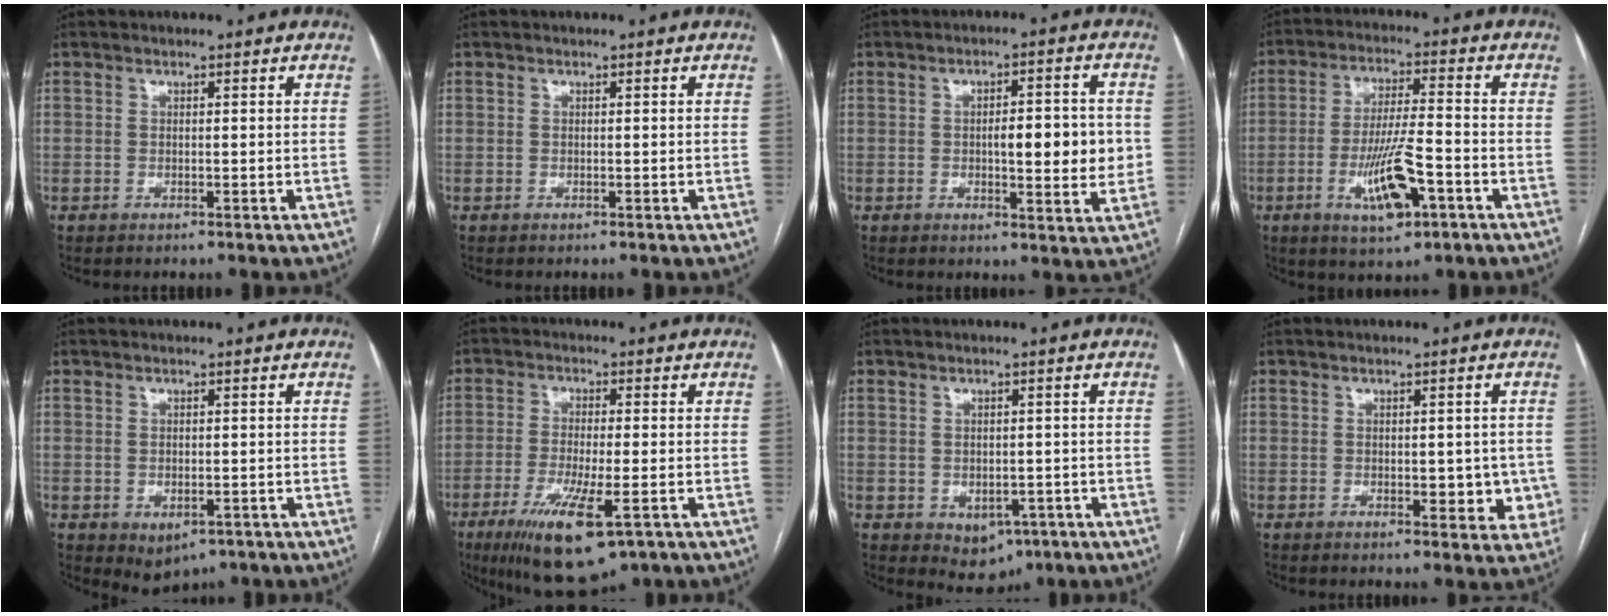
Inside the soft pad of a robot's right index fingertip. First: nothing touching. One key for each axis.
{"total": 0.0}
{"total": 8.7, "fx": -0.2, "fy": 2.3, "fz": 8.4, "tx": -0.113, "ty": 0.008, "tz": 0.000}
{"total": 10.2, "fx": -4.1, "fy": 2.0, "fz": 9.1, "tx": -0.171, "ty": -0.004, "tz": -0.066}
{"total": 3.8, "fx": -1.7, "fy": 2.8, "fz": 2.1, "tx": -0.024, "ty": -0.002, "tz": -0.007}
{"total": 12.1, "fx": -6.1, "fy": 2.6, "fz": 10.1, "tx": -0.180, "ty": -0.031, "tz": -0.096}
{"total": 4.7, "fx": -1.8, "fy": 3.4, "fz": 2.6, "tx": -0.028, "ty": 0.000, "tz": -0.009}
{"total": 5.3, "fx": -0.9, "fy": 2.9, "fz": 4.4, "tx": -0.037, "ty": 0.008, "tz": -0.004}